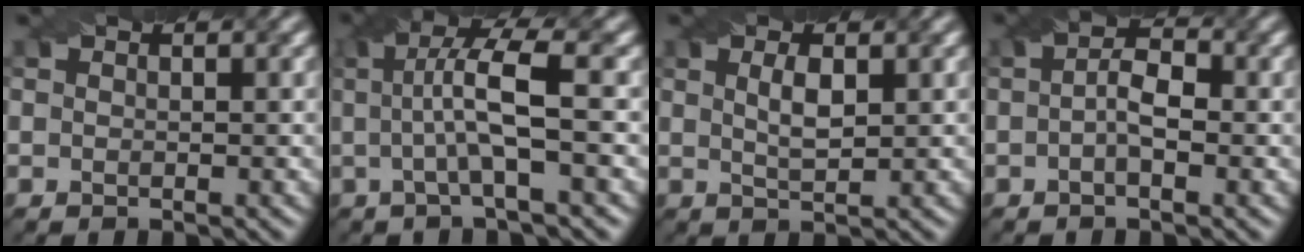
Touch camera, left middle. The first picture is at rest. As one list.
[{"total": 5.5, "force": [0.3, 0.8, 5.4], "torque": [-0.102, 0.009, 0.005]}, {"total": 2.2, "force": [0.7, 0.7, 2.0], "torque": [-0.039, 0.002, 0.015]}, {"total": 2.7, "force": [-0.4, 1.0, 2.5], "torque": [-0.048, 0.004, -0.010]}]